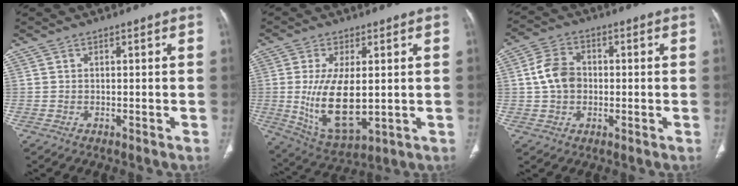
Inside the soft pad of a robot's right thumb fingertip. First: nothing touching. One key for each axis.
{"total": 14.3, "fx": -0.1, "fy": 6.8, "fz": 12.6, "tx": -0.228, "ty": -0.019, "tz": 0.017}
{"total": 7.2, "fx": 0.0, "fy": 5.5, "fz": 4.7, "tx": -0.079, "ty": 0.015, "tz": -0.006}